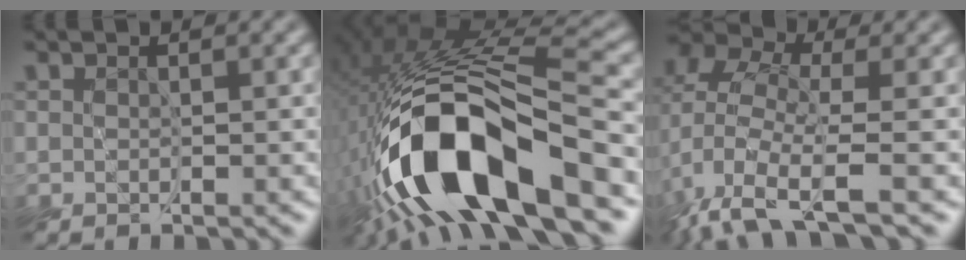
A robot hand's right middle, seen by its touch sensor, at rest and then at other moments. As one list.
[{"total": 14.4, "force": [-6.5, 4.8, 11.9], "torque": [-0.226, 0.004, -0.108]}, {"total": 7.8, "force": [-3.1, 3.7, 6.1], "torque": [-0.141, -0.010, -0.076]}]